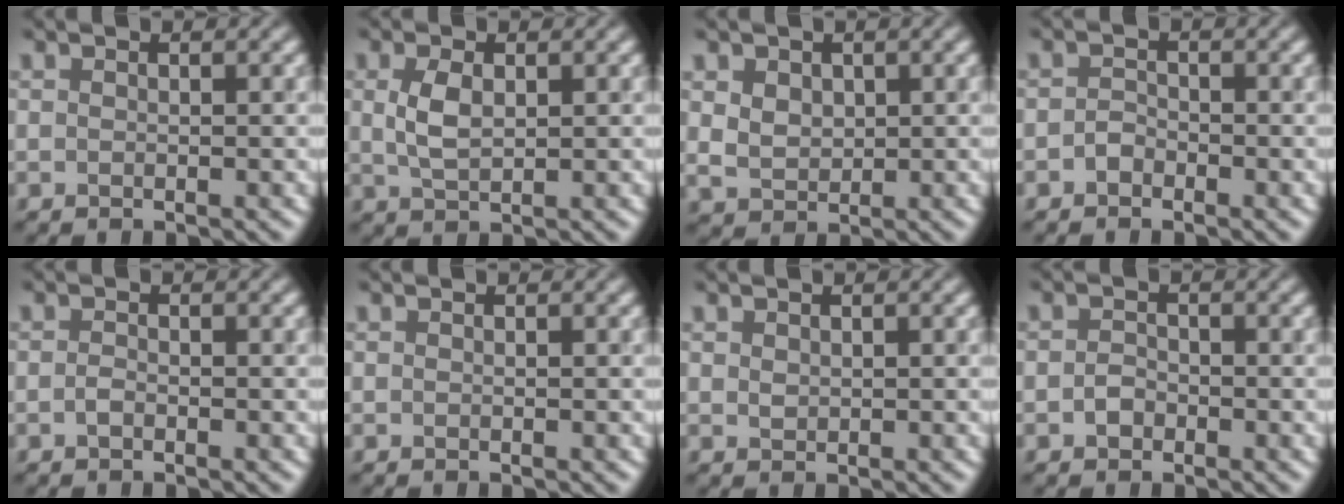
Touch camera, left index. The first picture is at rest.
{"total": 2.7, "force": [0.6, 1.5, 2.2], "torque": [-0.054, 0.001, 0.014]}
{"total": 2.7, "force": [1.0, 2.0, 1.5], "torque": [-0.030, 0.005, 0.017]}
{"total": 1.1, "force": [-0.7, 0.7, 0.4], "torque": [-0.009, 0.003, -0.015]}
{"total": 0.7, "force": [-0.4, 0.3, 0.5], "torque": [-0.012, 0.001, -0.009]}
{"total": 0.0}
{"total": 0.7, "force": [0.3, 0.5, 0.3], "torque": [-0.008, -0.002, 0.009]}
{"total": 1.2, "force": [-0.5, 1.0, 0.6], "torque": [-0.011, 0.001, -0.013]}